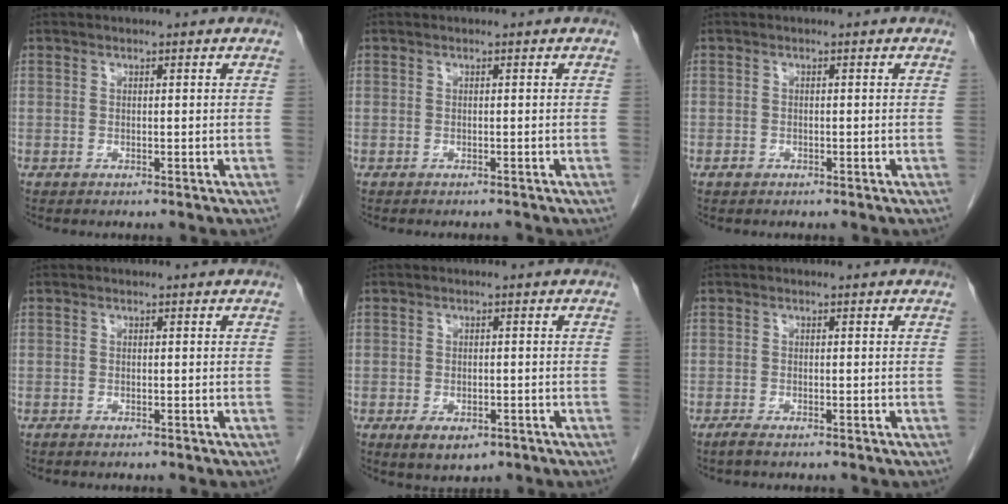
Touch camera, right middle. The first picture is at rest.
{"total": 0.6, "force": [-0.5, 0.1, 0.2], "torque": [-0.007, -0.003, -0.009]}
{"total": 0.6, "force": [-0.4, 0.5, 0.2], "torque": [-0.004, 0.001, -0.006]}
{"total": 0.9, "force": [-0.8, 0.2, 0.4], "torque": [-0.012, -0.002, -0.010]}
{"total": 4.3, "force": [-2.3, 2.3, 2.8], "torque": [-0.042, -0.003, -0.025]}
{"total": 2.0, "force": [-1.6, 0.3, 1.2], "torque": [-0.027, -0.006, -0.024]}